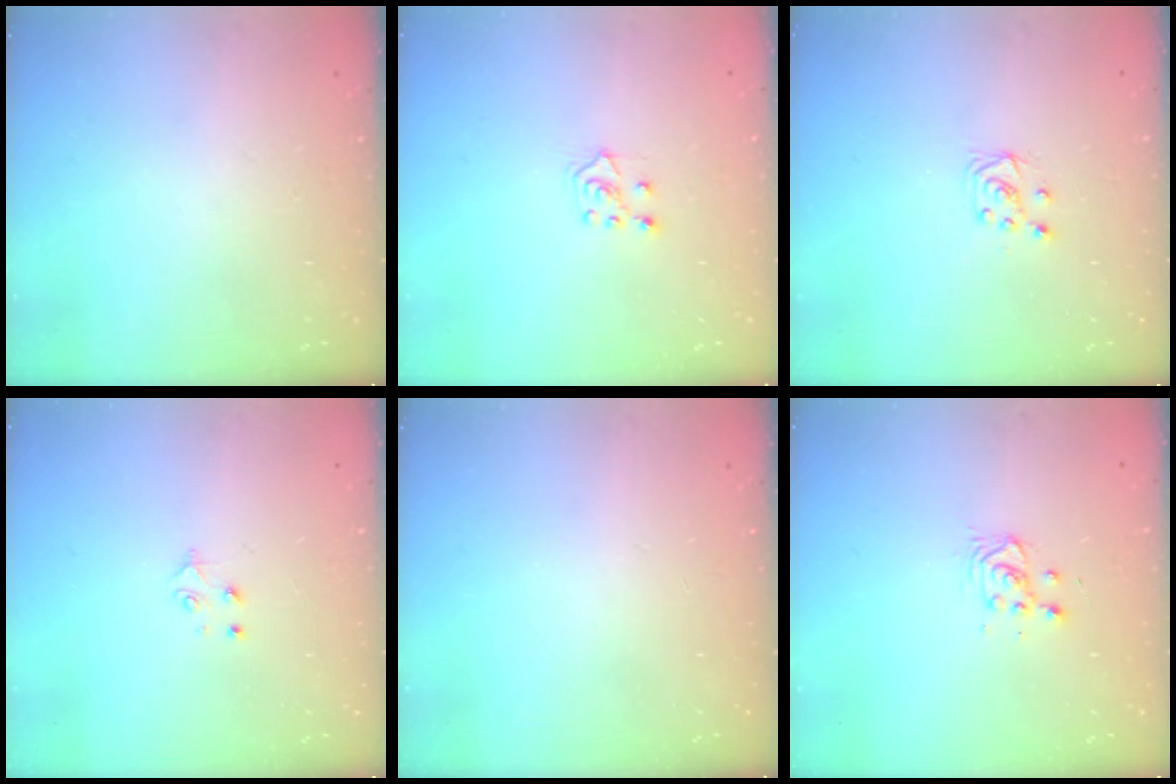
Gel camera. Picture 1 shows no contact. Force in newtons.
{"total": 5.5, "press": 5.5, "slide": 0.4}
{"total": 5.2, "press": 5.2, "slide": 0.4}
{"total": 4.0, "press": 3.9, "slide": 0.4}
{"total": 0.0}
{"total": 3.6, "press": 3.6, "slide": 0.1}